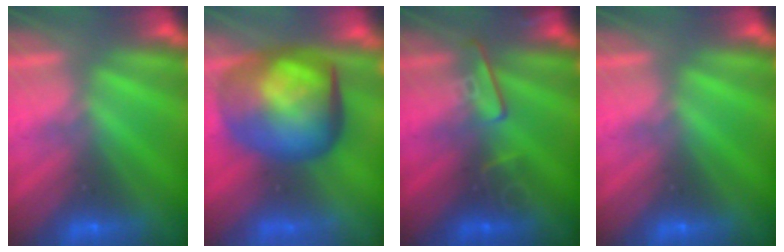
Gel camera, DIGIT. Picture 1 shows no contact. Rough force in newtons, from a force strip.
{"total": 7.5}
{"total": 2.5}
{"total": 0.0}